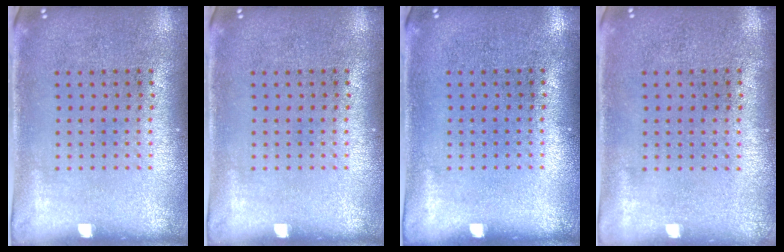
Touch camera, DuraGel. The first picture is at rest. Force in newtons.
{"total": 0.0}
{"total": 0.0}
{"total": 0.0}